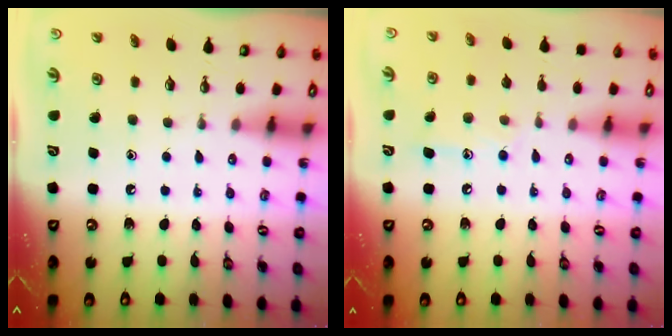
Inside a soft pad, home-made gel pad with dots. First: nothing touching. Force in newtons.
{"total": 9.0, "press": 9.0, "slide": 0.6}